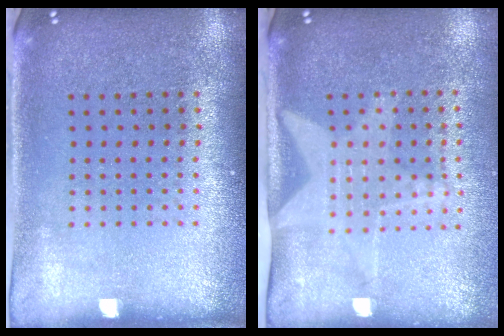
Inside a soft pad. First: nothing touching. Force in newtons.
{"total": 2.0, "press": 1.6, "slide": 1.2}